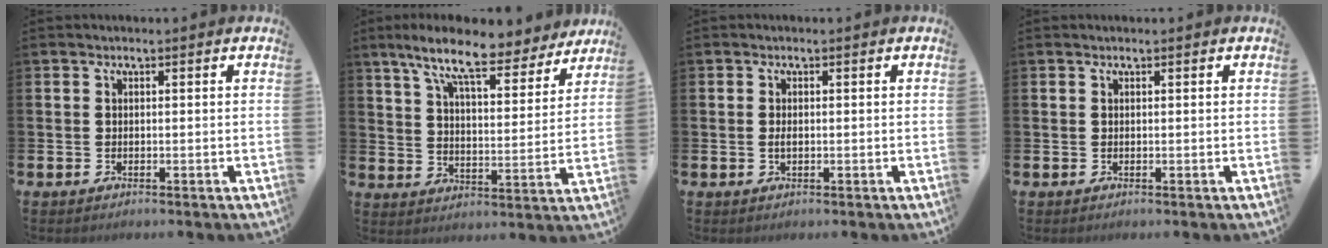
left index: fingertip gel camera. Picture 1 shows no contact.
{"total": 11.2, "force": [9.3, 2.4, 5.8], "torque": [-0.130, -0.043, 0.160]}
{"total": 0.9, "force": [-0.1, 0.4, 0.8], "torque": [-0.008, 0.000, -0.005]}
{"total": 0.0}